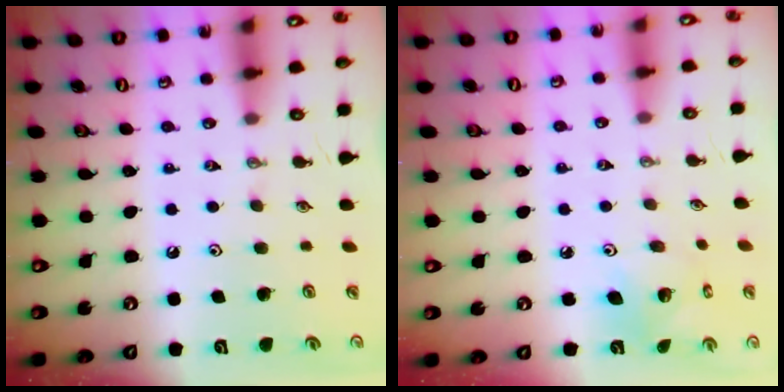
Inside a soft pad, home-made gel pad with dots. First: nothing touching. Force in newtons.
{"total": 5.2, "press": 5.2, "slide": 0.3}